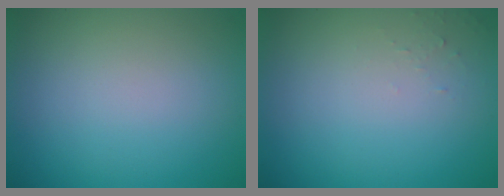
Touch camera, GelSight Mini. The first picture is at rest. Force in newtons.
{"total": 0.6, "press": 0.6, "slide": 0.1}